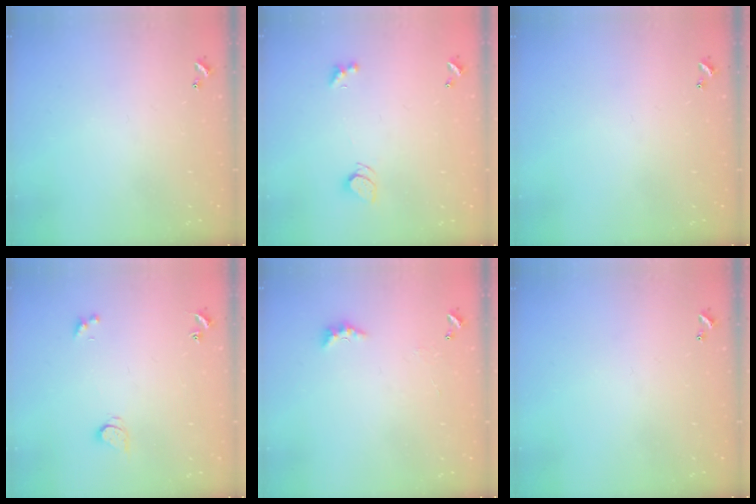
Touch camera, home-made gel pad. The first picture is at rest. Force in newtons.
{"total": 2.5, "press": 2.4, "slide": 0.6}
{"total": 0.0}
{"total": 1.5, "press": 1.4, "slide": 0.4}
{"total": 2.4, "press": 2.3, "slide": 0.6}
{"total": 0.0}